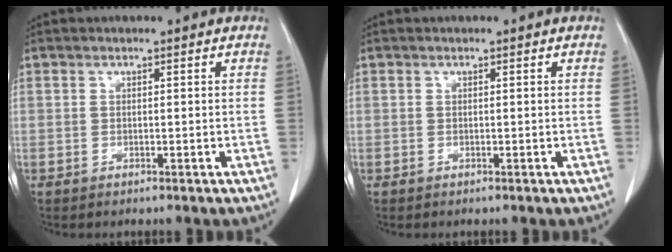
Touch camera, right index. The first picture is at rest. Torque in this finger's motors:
{"motor_torque": [0.00, 0.00, 0.00, 0.00]}